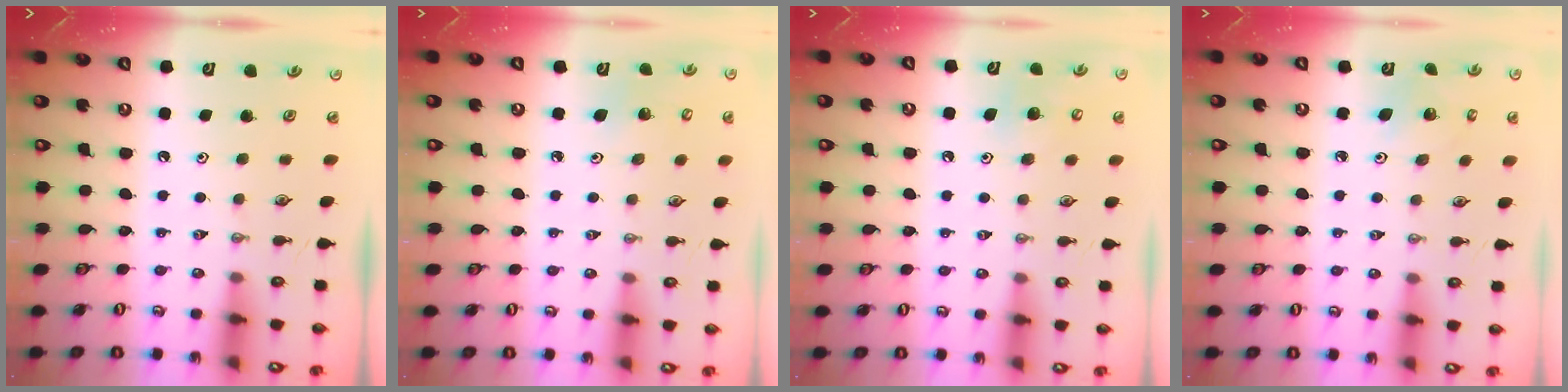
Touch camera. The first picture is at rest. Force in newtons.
{"total": 4.5, "press": 4.3, "slide": 1.2}
{"total": 8.3, "press": 8.2, "slide": 0.7}
{"total": 2.9, "press": 2.9, "slide": 0.3}